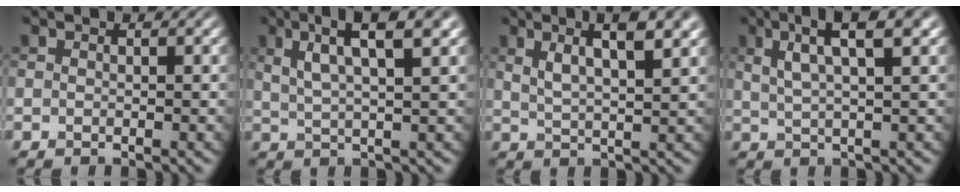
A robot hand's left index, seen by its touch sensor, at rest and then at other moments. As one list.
[{"total": 6.8, "force": [3.4, 1.5, 5.7], "torque": [-0.082, 0.016, 0.053]}, {"total": 6.9, "force": [3.5, 1.9, 5.7], "torque": [-0.070, 0.025, 0.040]}, {"total": 6.1, "force": [3.0, 1.2, 5.2], "torque": [-0.076, 0.013, 0.049]}]